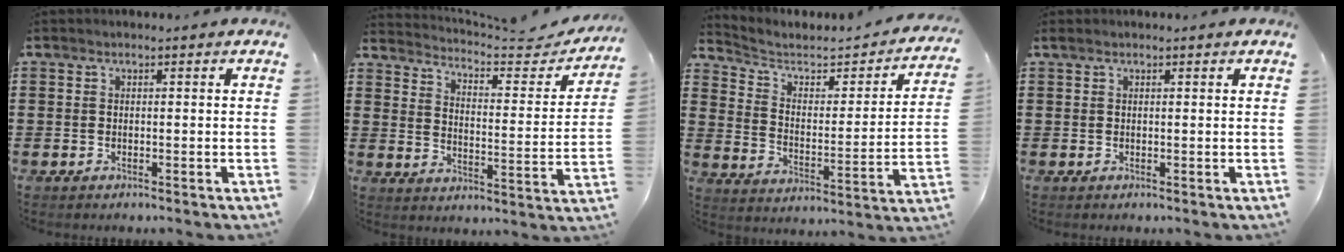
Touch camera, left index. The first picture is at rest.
{"total": 3.4, "force": [3.3, 0.3, 0.7], "torque": [-0.031, -0.029, 0.046]}
{"total": 3.5, "force": [2.5, 1.9, 1.7], "torque": [-0.054, -0.016, 0.030]}
{"total": 0.5, "force": [0.5, 0.0, 0.3], "torque": [-0.006, 0.001, 0.009]}